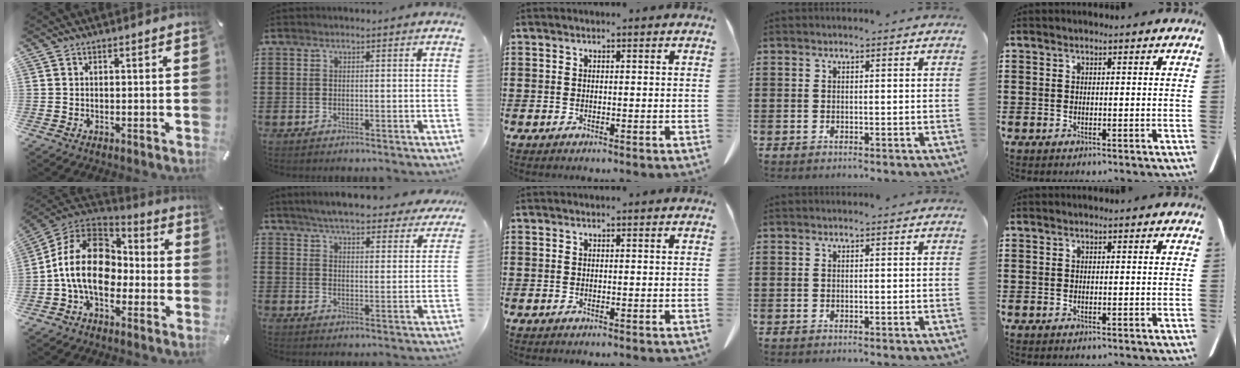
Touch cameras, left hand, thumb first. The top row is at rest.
{"thumb": {"total": 17.6, "force": [-2.7, 12.7, 11.9], "torque": [-0.246, 0.032, -0.050]}, "index": {"total": 5.9, "force": [5.7, 0.0, 1.7], "torque": [-0.057, -0.028, 0.100]}}